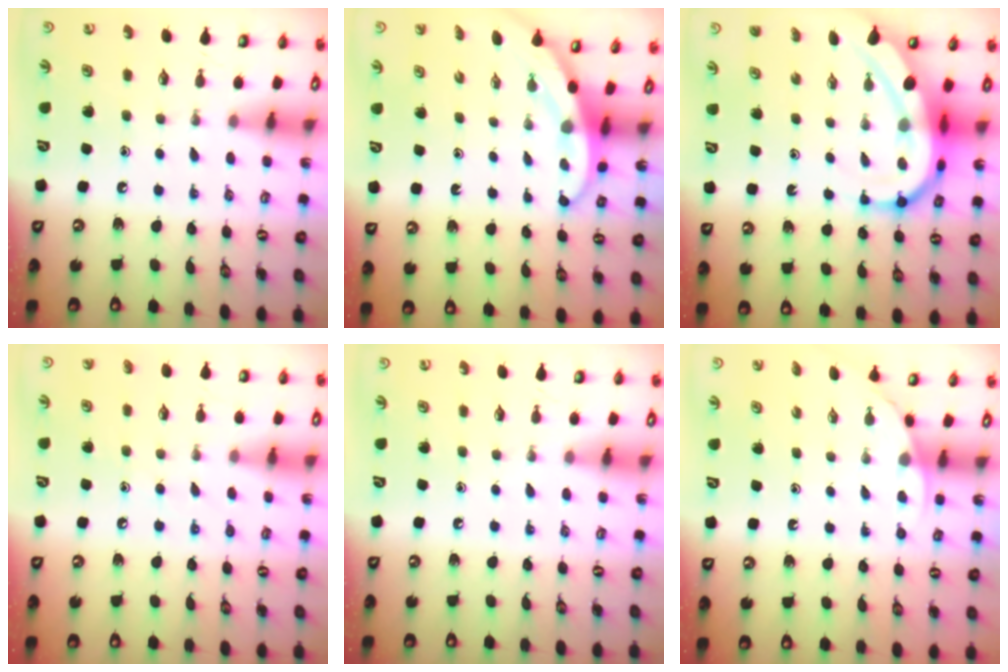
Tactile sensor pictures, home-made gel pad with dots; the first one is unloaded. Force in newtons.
{"total": 3.1, "press": 3.1, "slide": 0.1}
{"total": 12.0, "press": 11.9, "slide": 1.3}
{"total": 5.4, "press": 5.4, "slide": 0.5}
{"total": 0.0}
{"total": 2.5, "press": 2.5, "slide": 0.2}